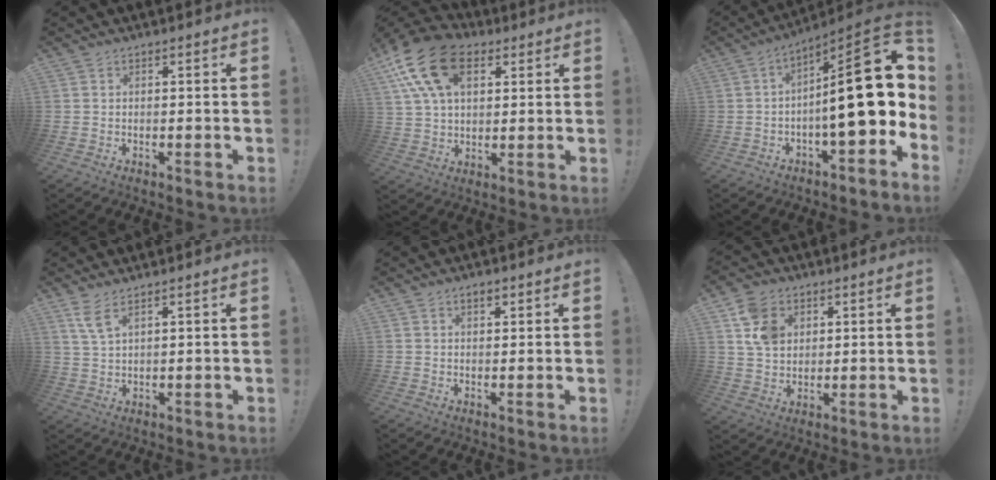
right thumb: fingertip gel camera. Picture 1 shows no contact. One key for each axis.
{"total": 19.3, "fx": 8.2, "fy": 12.2, "fz": 12.6, "tx": -0.233, "ty": -0.024, "tz": 0.147}
{"total": 23.4, "fx": 0.4, "fy": 6.6, "fz": 22.5, "tx": -0.337, "ty": -0.002, "tz": 0.003}
{"total": 5.1, "fx": 3.1, "fy": 1.2, "fz": 3.9, "tx": -0.074, "ty": -0.013, "tz": 0.056}
{"total": 1.7, "fx": 1.1, "fy": 0.8, "fz": 1.1, "tx": -0.018, "ty": 0.000, "tz": 0.018}
{"total": 10.1, "fx": 4.2, "fy": 7.7, "fz": 4.9, "tx": -0.085, "ty": -0.001, "tz": 0.087}